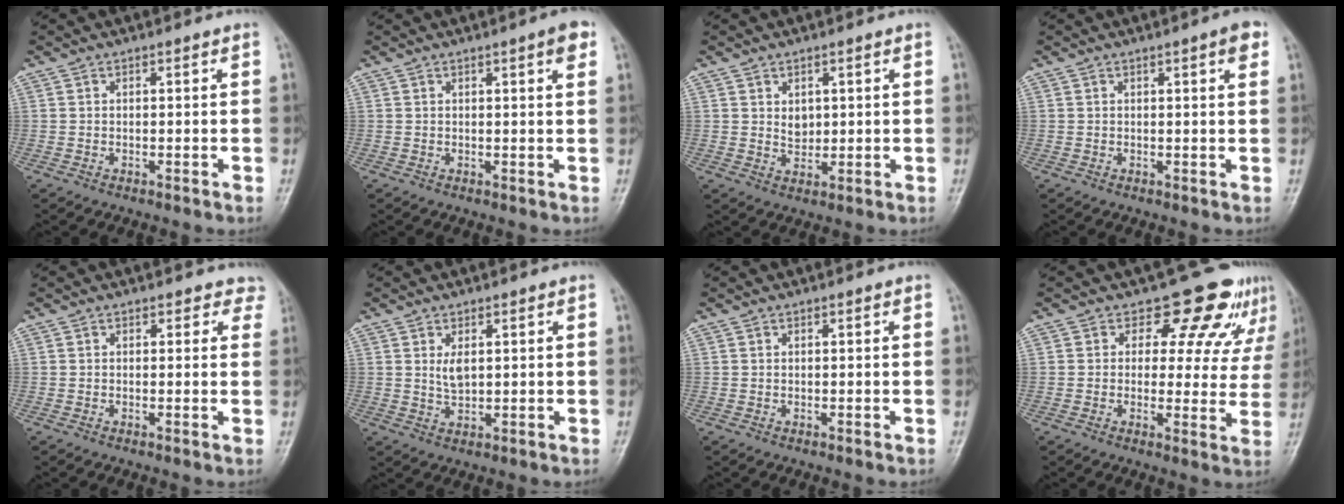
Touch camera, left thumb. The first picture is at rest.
{"total": 2.8, "force": [1.4, 0.2, 2.4], "torque": [-0.025, -0.004, 0.020]}
{"total": 2.7, "force": [0.9, 2.0, 1.5], "torque": [-0.011, -0.010, 0.024]}
{"total": 2.5, "force": [1.2, 0.2, 2.2], "torque": [-0.022, -0.003, 0.017]}
{"total": 3.7, "force": [3.2, 1.8, 0.1], "torque": [0.037, -0.015, 0.014]}
{"total": 3.2, "force": [1.2, 1.6, 2.5], "torque": [-0.038, -0.015, 0.030]}
{"total": 0.0}
{"total": 12.2, "force": [9.6, 6.4, 3.8], "torque": [0.012, -0.055, 0.095]}